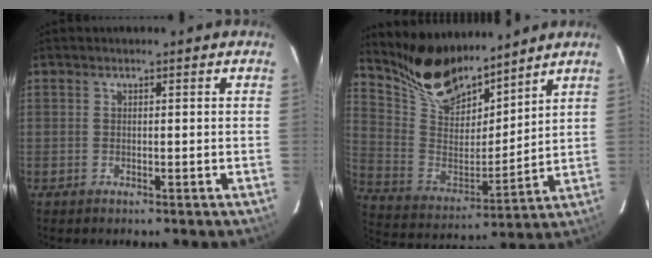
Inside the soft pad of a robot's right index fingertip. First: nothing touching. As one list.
[{"total": 15.5, "force": [13.3, 5.5, 5.8], "torque": [-0.137, 0.000, 0.260]}]